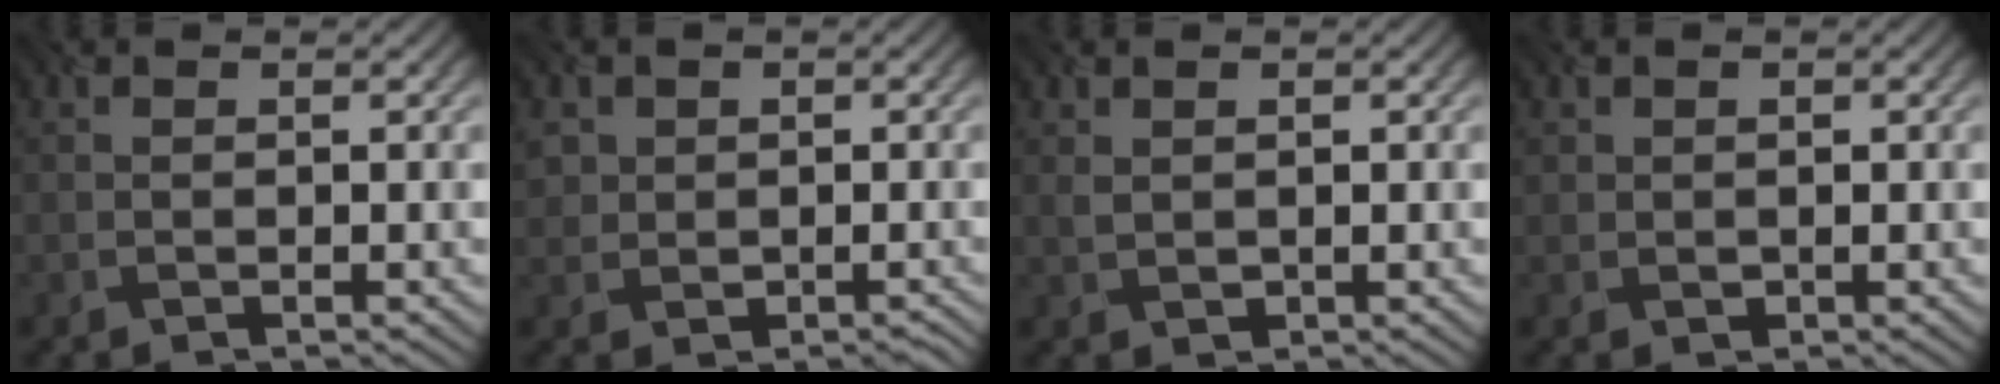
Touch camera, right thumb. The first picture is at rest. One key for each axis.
{"total": 3.3, "fx": 0.3, "fy": 3.2, "fz": 0.8, "tx": -0.019, "ty": -0.003, "tz": 0.007}
{"total": 1.5, "fx": 0.3, "fy": 1.1, "fz": 1.0, "tx": -0.023, "ty": -0.001, "tz": 0.009}
{"total": 1.1, "fx": 0.0, "fy": 1.0, "fz": 0.3, "tx": -0.005, "ty": -0.005, "tz": 0.002}